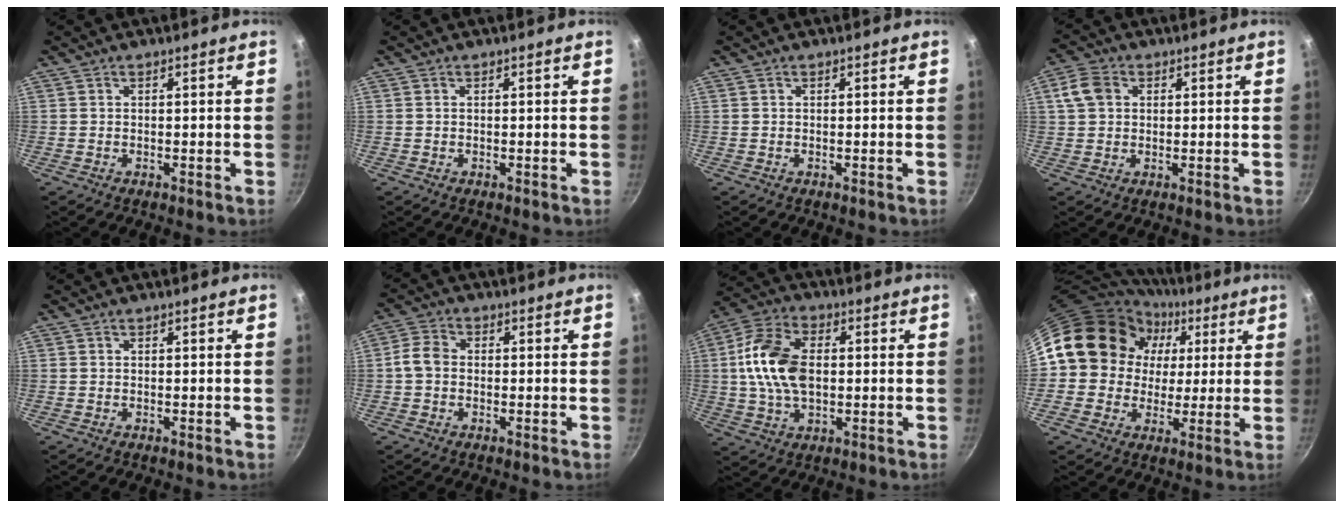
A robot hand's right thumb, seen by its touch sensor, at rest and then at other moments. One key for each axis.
{"total": 0.0}
{"total": 0.0}
{"total": 5.6, "fx": 1.4, "fy": 4.5, "fz": 3.2, "tx": -0.048, "ty": 0.007, "tz": 0.017}
{"total": 0.0}
{"total": 4.1, "fx": -0.5, "fy": 3.2, "fz": 2.5, "tx": -0.049, "ty": 0.014, "tz": -0.022}
{"total": 14.1, "fx": 0.9, "fy": 8.9, "fz": 10.9, "tx": -0.195, "ty": 0.016, "tz": 0.005}
{"total": 15.8, "fx": 4.0, "fy": 13.9, "fz": 6.5, "tx": -0.081, "ty": 0.016, "tz": 0.061}